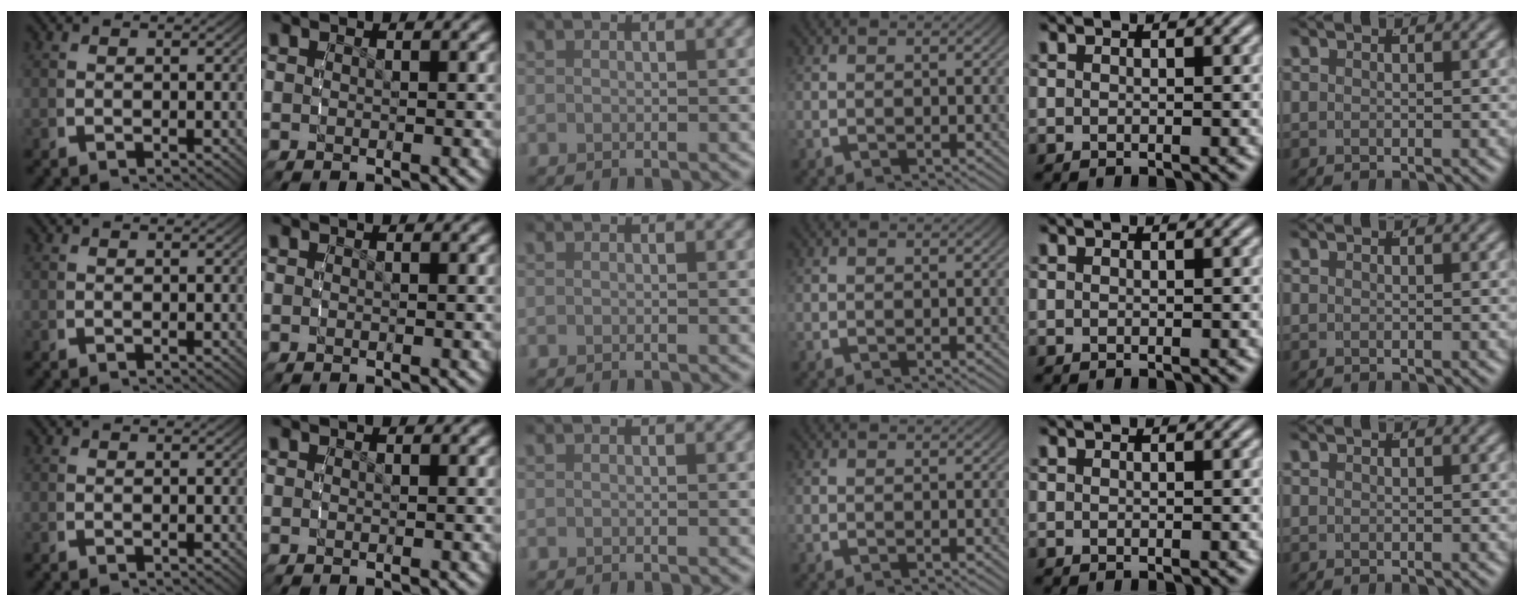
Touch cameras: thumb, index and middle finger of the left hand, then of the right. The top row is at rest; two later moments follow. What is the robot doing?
{"motion": "reach", "object": "scarf"}